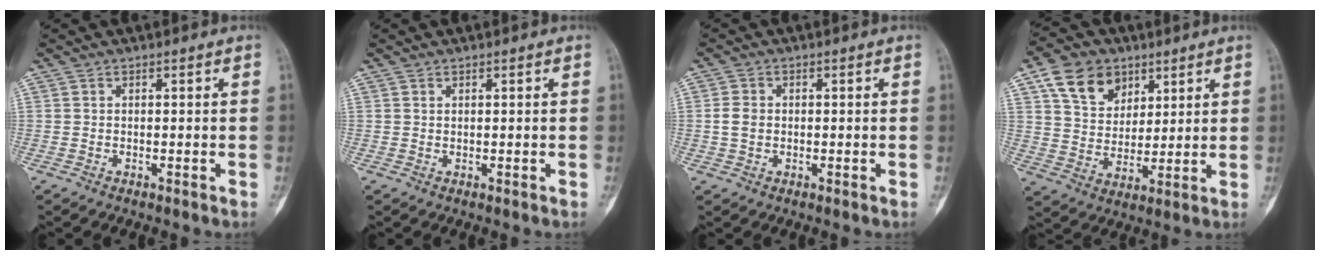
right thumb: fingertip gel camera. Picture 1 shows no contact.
{"total": 0.0}
{"total": 2.9, "force": [0.0, 2.3, 1.8], "torque": [-0.028, 0.005, -0.001]}
{"total": 11.7, "force": [6.0, 8.5, 5.4], "torque": [-0.069, -0.020, 0.112]}